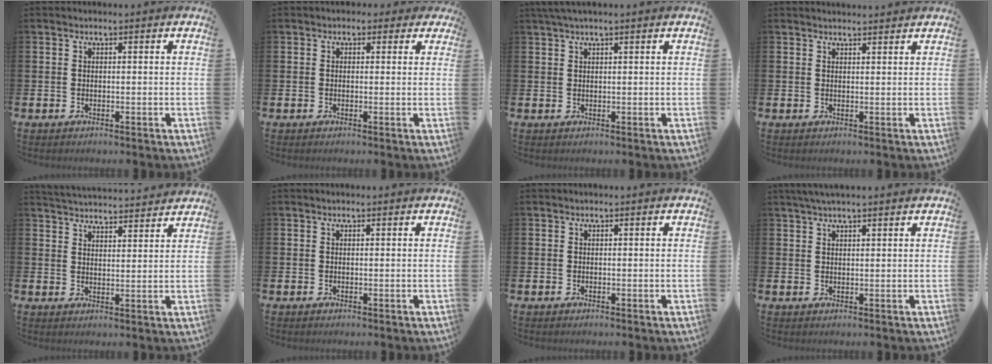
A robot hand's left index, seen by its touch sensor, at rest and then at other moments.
{"total": 1.2, "force": [0.3, 1.2, 0.2], "torque": [-0.002, 0.010, 0.002]}
{"total": 1.6, "force": [1.3, -0.1, 1.0], "torque": [-0.024, 0.004, 0.024]}
{"total": 1.6, "force": [1.5, 0.2, 0.0], "torque": [0.009, -0.008, 0.026]}
{"total": 4.5, "force": [4.5, 0.2, -0.1], "torque": [-0.007, -0.032, 0.079]}
{"total": 0.0}
{"total": 0.0}
{"total": 2.6, "force": [2.2, 0.3, 1.4], "torque": [-0.026, -0.001, 0.039]}